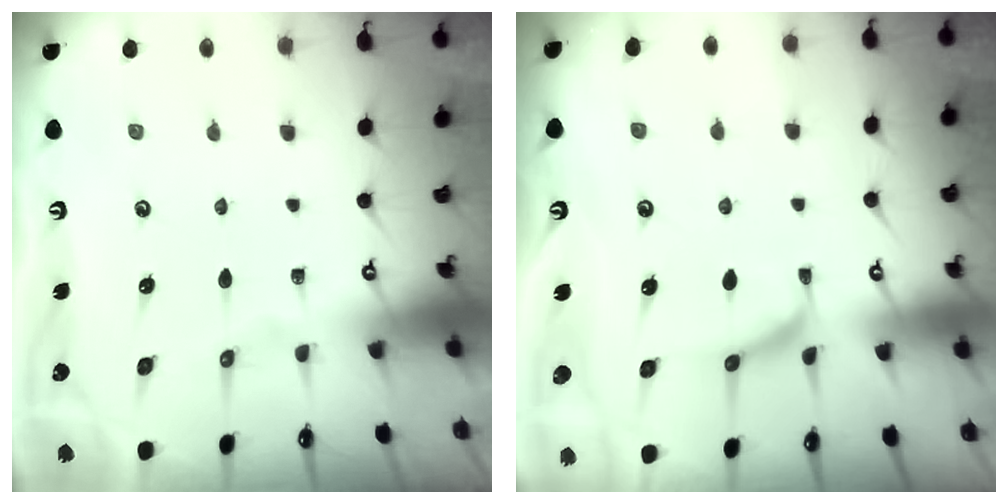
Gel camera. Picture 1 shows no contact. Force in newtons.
{"total": 2.4, "press": 2.2, "slide": 0.9}